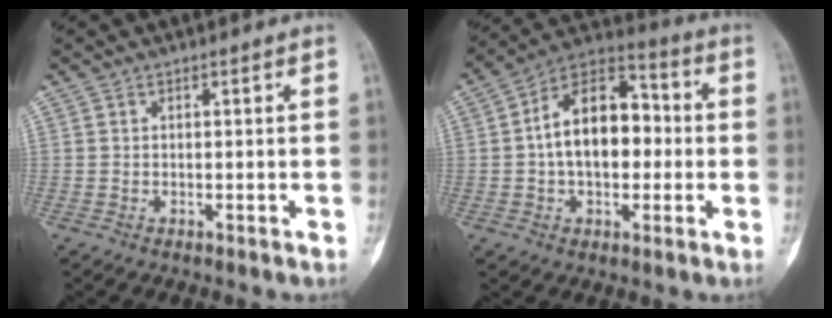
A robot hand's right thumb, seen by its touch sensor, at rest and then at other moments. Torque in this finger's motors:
{"motor_torque": [1.25, 1.16, 0.43, -0.21, 0.48]}